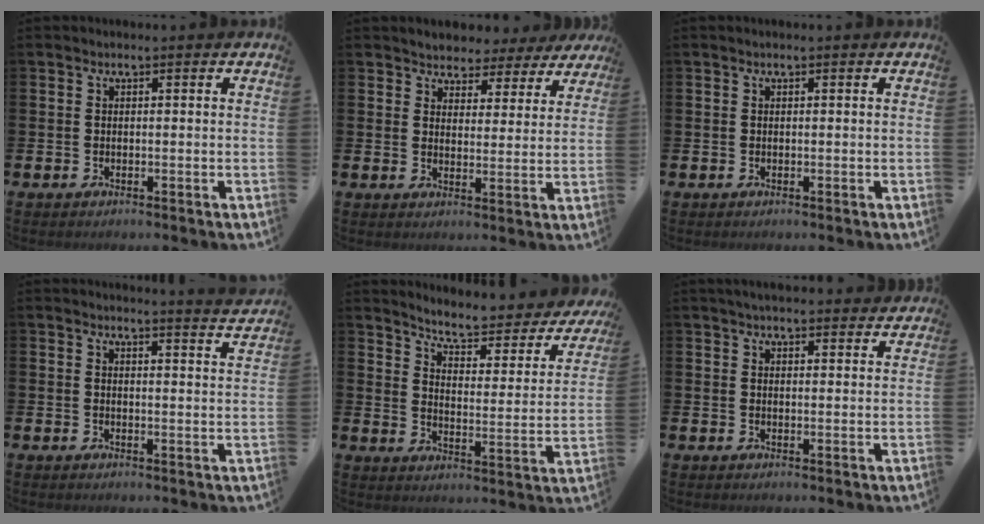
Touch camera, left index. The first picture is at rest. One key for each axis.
{"total": 3.7, "fx": 3.3, "fy": 1.6, "fz": -0.2, "tx": -0.013, "ty": -0.024, "tz": 0.054}
{"total": 0.0}
{"total": 3.1, "fx": 3.1, "fy": -0.5, "fz": -0.1, "tx": 0.008, "ty": -0.026, "tz": 0.052}
{"total": 6.0, "fx": 5.5, "fy": 1.3, "fz": 2.0, "tx": -0.061, "ty": -0.044, "tz": 0.087}
{"total": 3.4, "fx": 3.3, "fy": 0.6, "fz": 0.7, "tx": -0.015, "ty": -0.011, "tz": 0.059}